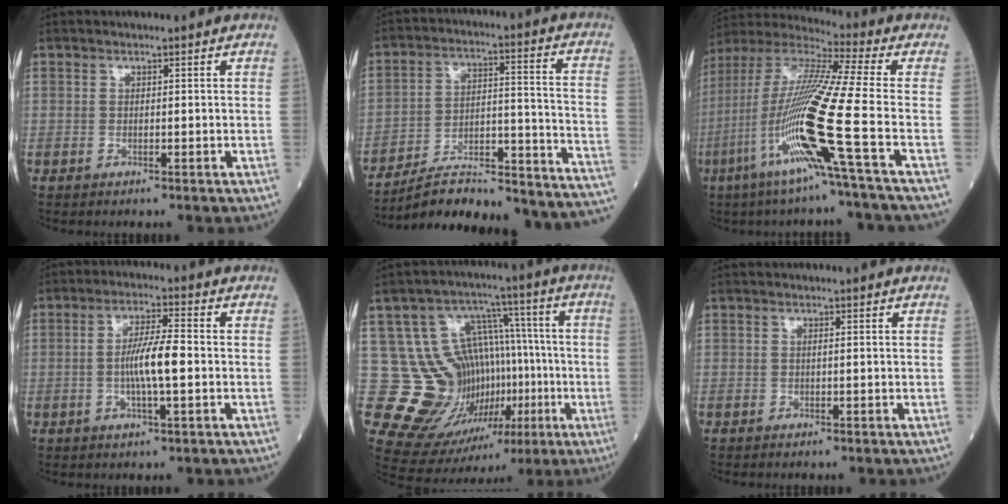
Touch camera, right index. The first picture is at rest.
{"total": 26.5, "force": [-24.4, 3.0, 10.0], "torque": [-0.079, 0.022, -0.340]}
{"total": 19.1, "force": [-6.6, -2.1, 17.8], "torque": [-0.375, -0.028, -0.141]}
{"total": 6.8, "force": [-0.8, 0.6, 6.8], "torque": [-0.129, 0.002, -0.018]}
{"total": 16.4, "force": [-2.8, 12.5, 10.3], "torque": [-0.164, 0.046, -0.016]}
{"total": 0.0}